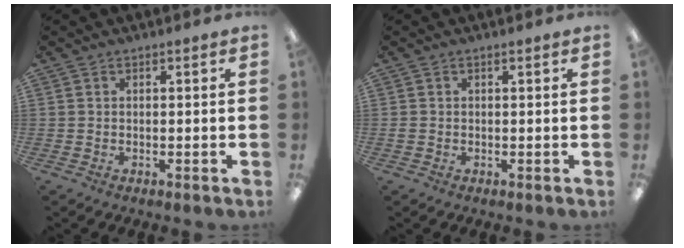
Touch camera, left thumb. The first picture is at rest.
{"total": 0.6, "force": [0.0, 0.5, 0.4], "torque": [-0.007, 0.004, -0.002]}